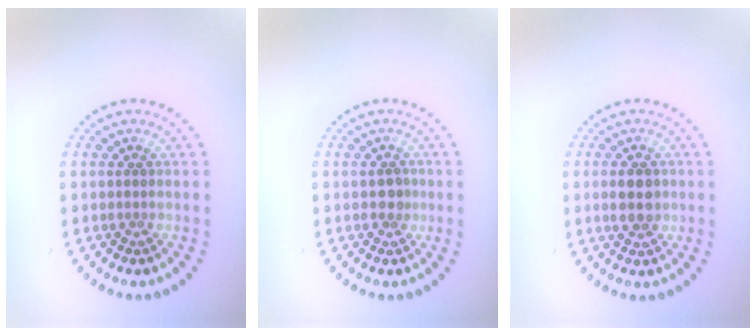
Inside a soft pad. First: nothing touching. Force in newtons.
{"total": 1.3, "press": 1.2, "slide": 0.4}
{"total": 2.7, "press": 2.7, "slide": 0.1}